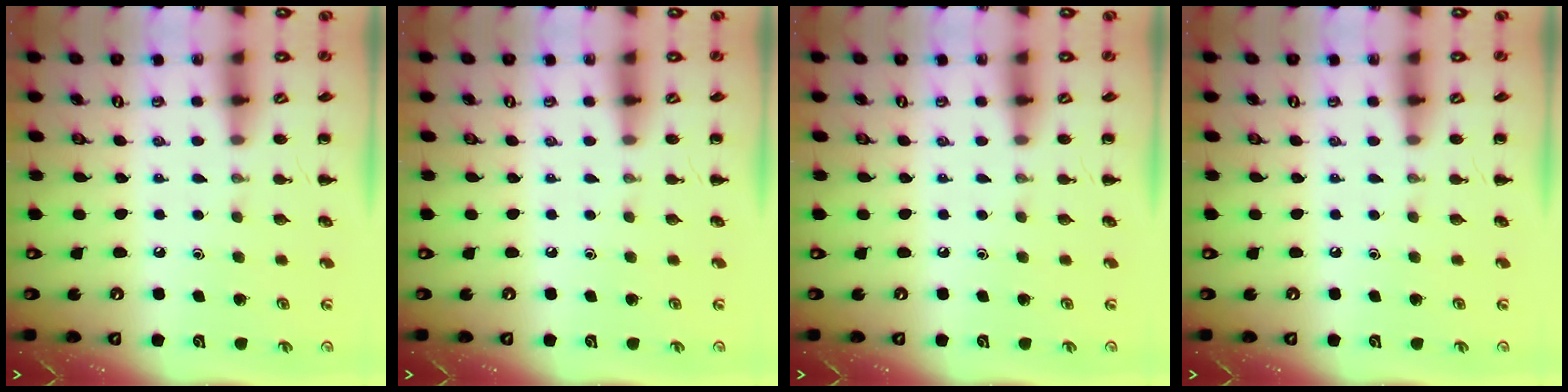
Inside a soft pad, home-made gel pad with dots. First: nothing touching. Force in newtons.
{"total": 0.0}
{"total": 0.0}
{"total": 0.0}